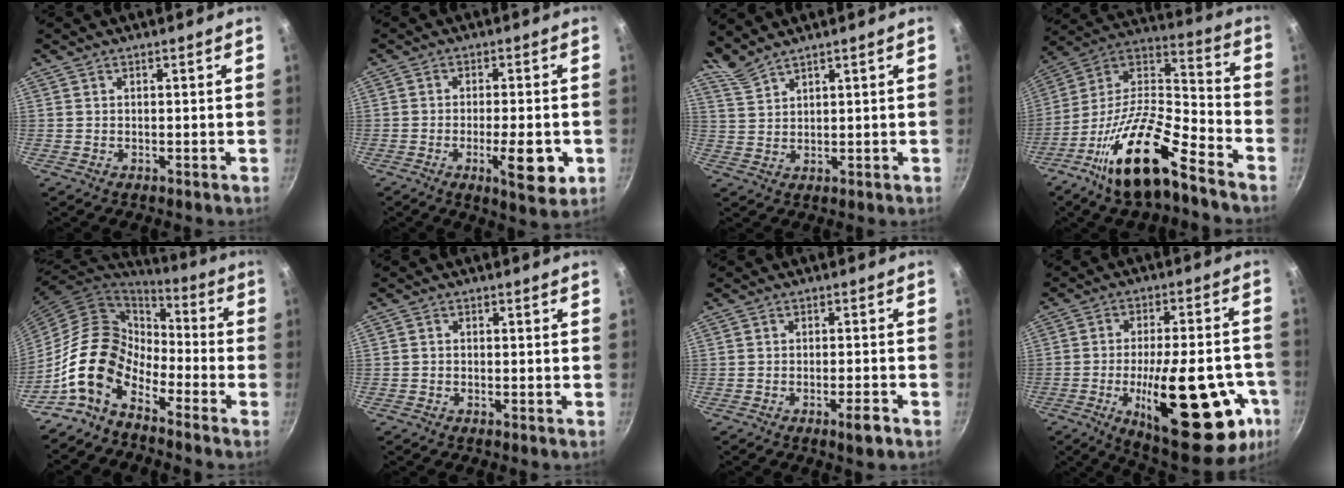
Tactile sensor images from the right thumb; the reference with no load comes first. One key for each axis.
{"total": 9.4, "fx": -2.8, "fy": 2.9, "fz": 8.5, "tx": -0.115, "ty": 0.004, "tz": -0.037}
{"total": 3.8, "fx": 3.6, "fy": 0.1, "fz": 1.2, "tx": -0.032, "ty": -0.015, "tz": 0.083}
{"total": 21.6, "fx": -12.4, "fy": 7.3, "fz": 16.1, "tx": -0.272, "ty": 0.078, "tz": -0.242}
{"total": 13.2, "fx": -7.7, "fy": 7.9, "fz": 7.1, "tx": -0.096, "ty": 0.066, "tz": -0.172}
{"total": 0.7, "fx": -0.4, "fy": 0.5, "fz": 0.3, "tx": -0.007, "ty": 0.004, "tz": -0.011}
{"total": 3.6, "fx": -2.1, "fy": 0.7, "fz": 2.9, "tx": -0.044, "ty": 0.015, "tz": -0.031}
{"total": 28.7, "fx": -9.5, "fy": 11.4, "fz": 24.6, "tx": -0.308, "ty": 0.020, "tz": -0.125}